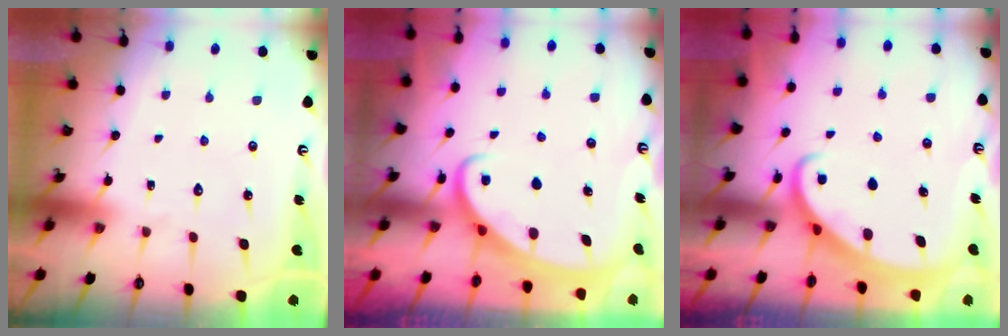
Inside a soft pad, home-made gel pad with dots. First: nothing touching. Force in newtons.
{"total": 2.6, "press": 2.5, "slide": 0.3}
{"total": 2.4, "press": 2.4, "slide": 0.3}